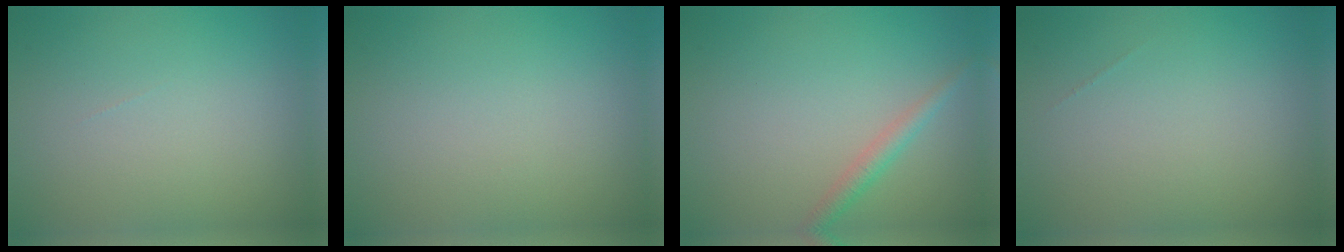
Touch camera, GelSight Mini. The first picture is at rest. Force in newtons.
{"total": 0.0}
{"total": 1.8, "press": 1.8, "slide": 0.0}
{"total": 0.0}